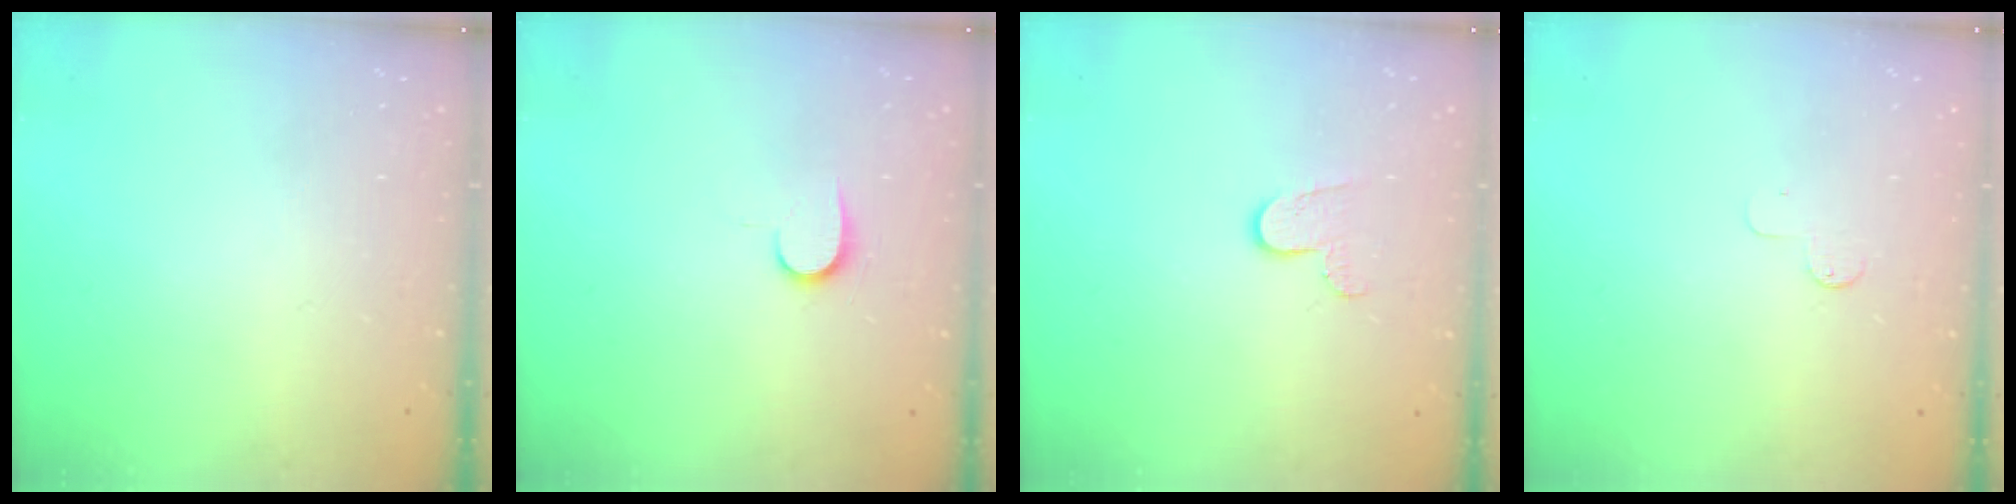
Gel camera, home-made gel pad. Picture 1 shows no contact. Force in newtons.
{"total": 6.9, "press": 6.9, "slide": 0.8}
{"total": 6.9, "press": 6.9, "slide": 0.7}
{"total": 2.6, "press": 2.6, "slide": 0.3}